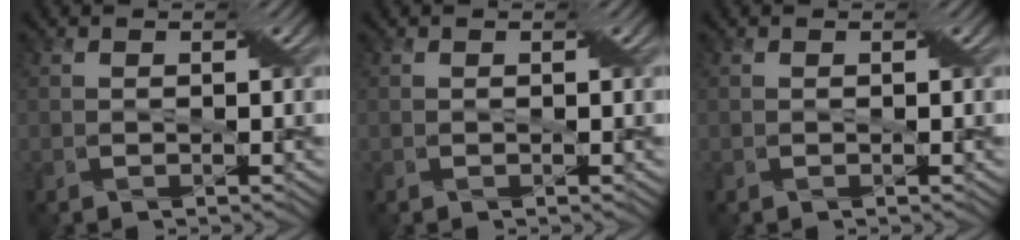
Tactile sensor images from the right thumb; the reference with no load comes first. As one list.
[{"total": 0.0}, {"total": 0.0}]